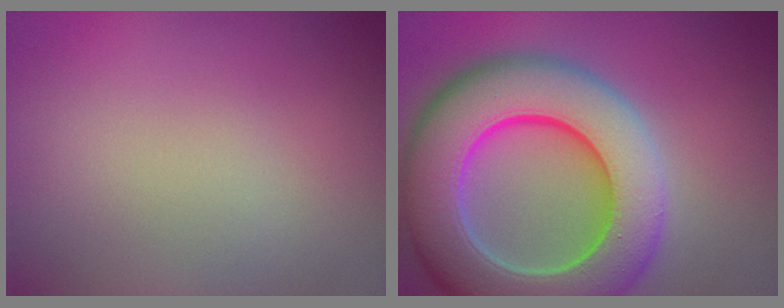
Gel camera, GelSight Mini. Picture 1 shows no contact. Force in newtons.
{"total": 13.2, "press": 13.2, "slide": 0.6}